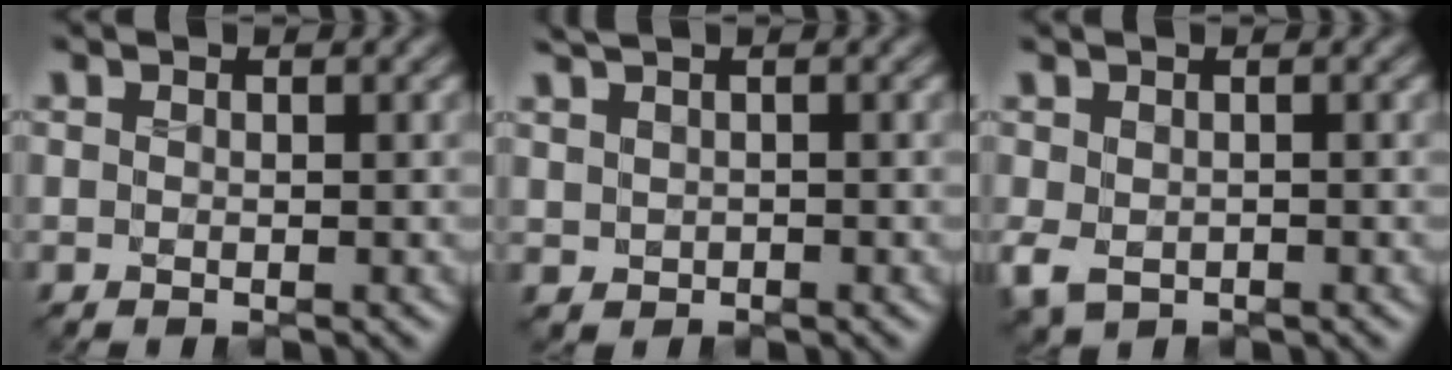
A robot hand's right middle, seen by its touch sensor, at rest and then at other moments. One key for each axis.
{"total": 1.1, "fx": 1.1, "fy": 0.2, "fz": 0.2, "tx": -0.009, "ty": 0.009, "tz": 0.024}
{"total": 1.8, "fx": -0.2, "fy": 1.3, "fz": 1.2, "tx": -0.039, "ty": 0.002, "tz": -0.004}